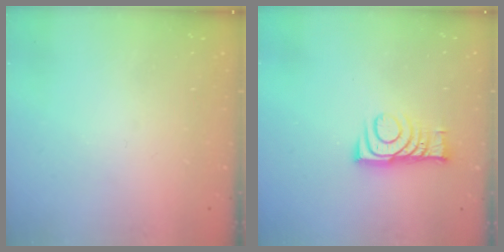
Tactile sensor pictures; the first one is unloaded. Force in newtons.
{"total": 9.1, "press": 9.1, "slide": 0.1}